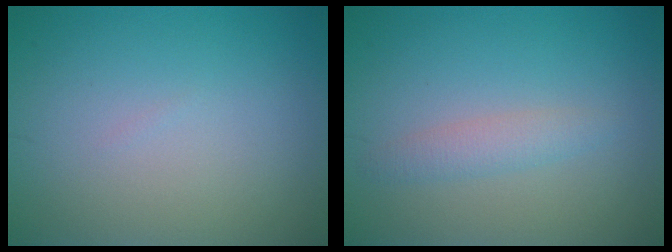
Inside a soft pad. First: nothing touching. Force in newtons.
{"total": 1.7, "press": 1.7, "slide": 0.1}